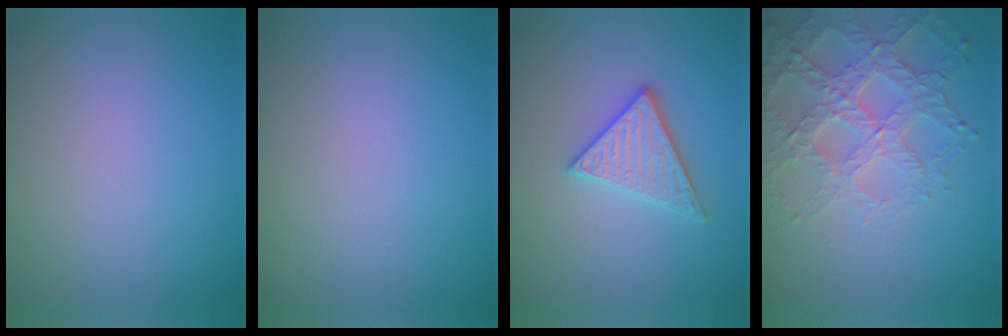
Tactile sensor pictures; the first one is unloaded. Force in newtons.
{"total": 0.0}
{"total": 3.0, "press": 2.9, "slide": 0.8}
{"total": 5.9, "press": 4.7, "slide": 3.6}